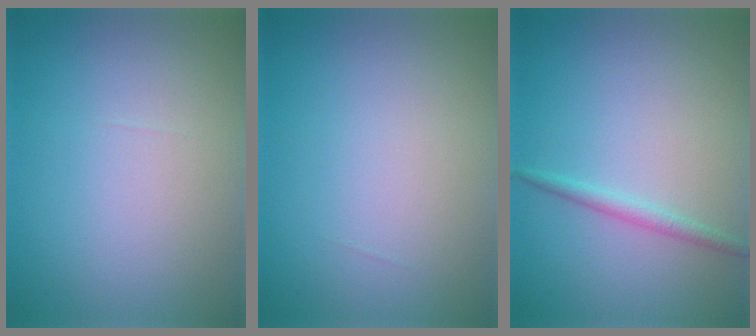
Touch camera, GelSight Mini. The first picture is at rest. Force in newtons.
{"total": 0.0}
{"total": 1.3, "press": 1.3, "slide": 0.1}